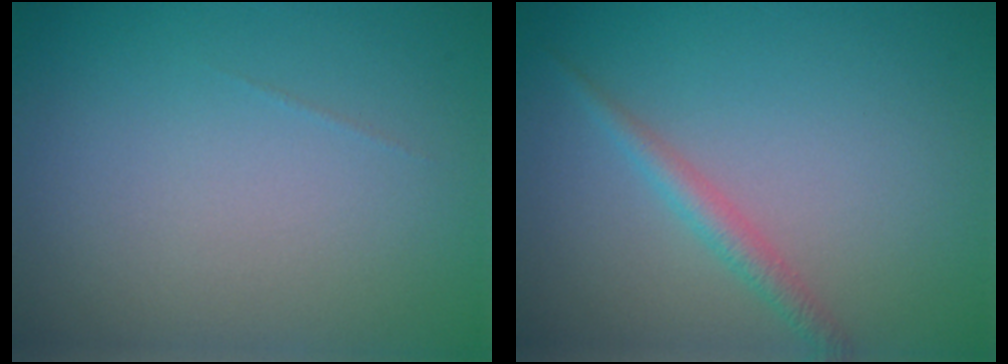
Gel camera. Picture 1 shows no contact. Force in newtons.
{"total": 1.7, "press": 1.7, "slide": 0.0}